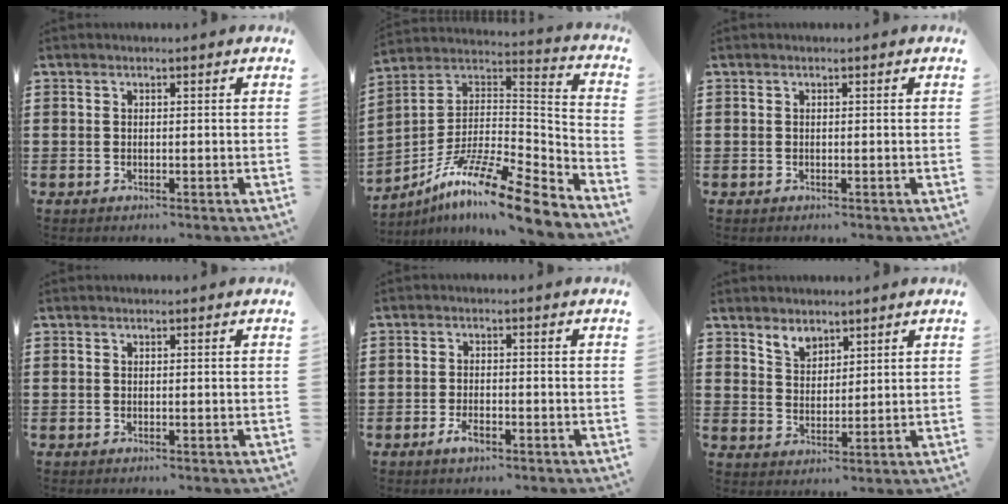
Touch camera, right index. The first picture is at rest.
{"total": 13.0, "force": [-9.7, 1.6, 8.6], "torque": [-0.155, 0.012, -0.182]}
{"total": 0.0}
{"total": 0.0}
{"total": 2.6, "force": [-1.4, 1.1, 1.9], "torque": [-0.049, -0.005, -0.029]}
{"total": 3.6, "force": [3.0, 1.9, 0.6], "torque": [-0.023, 0.001, 0.058]}